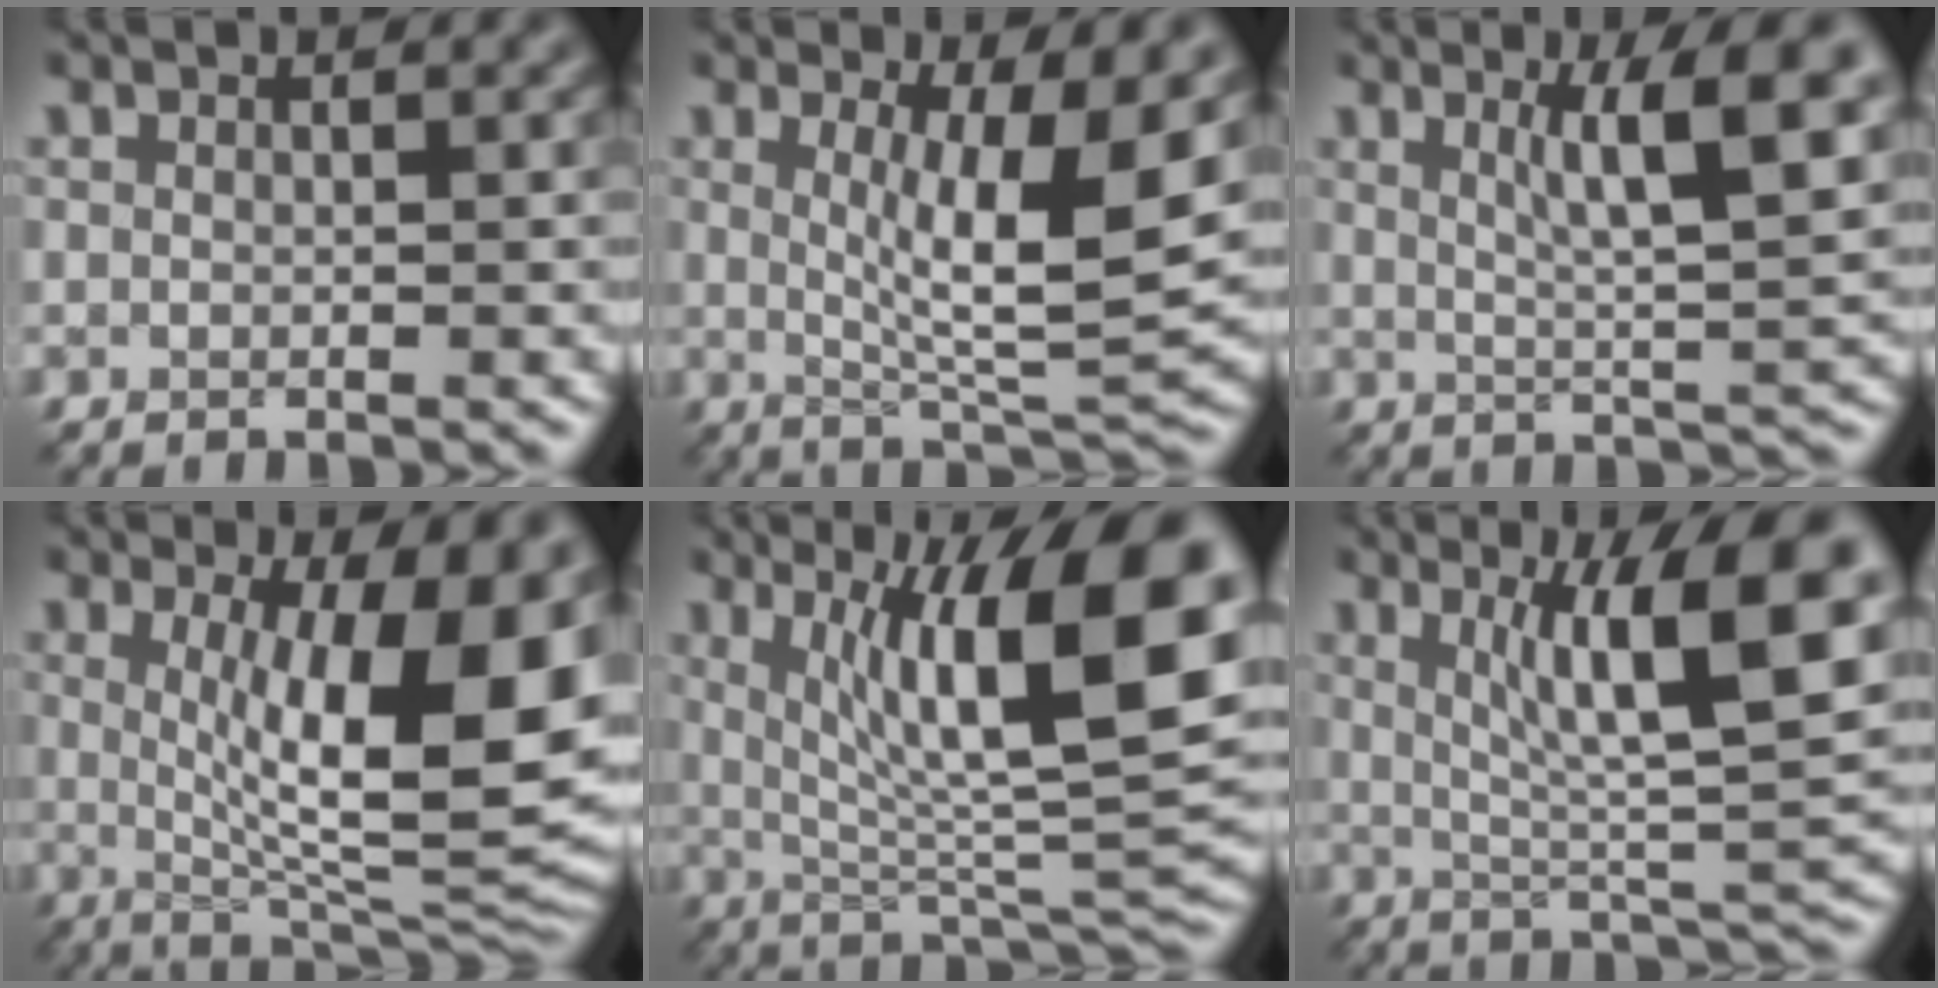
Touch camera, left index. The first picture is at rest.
{"total": 8.6, "force": [1.4, 2.0, 8.2], "torque": [-0.133, -0.020, 0.029]}
{"total": 7.4, "force": [2.6, 1.4, 6.8], "torque": [-0.094, -0.002, 0.041]}
{"total": 14.9, "force": [1.7, 5.0, 14.0], "torque": [-0.163, -0.009, 0.030]}
{"total": 14.4, "force": [3.5, 4.0, 13.4], "torque": [-0.187, -0.003, 0.053]}
{"total": 11.0, "force": [3.5, 2.4, 10.1], "torque": [-0.151, -0.001, 0.062]}